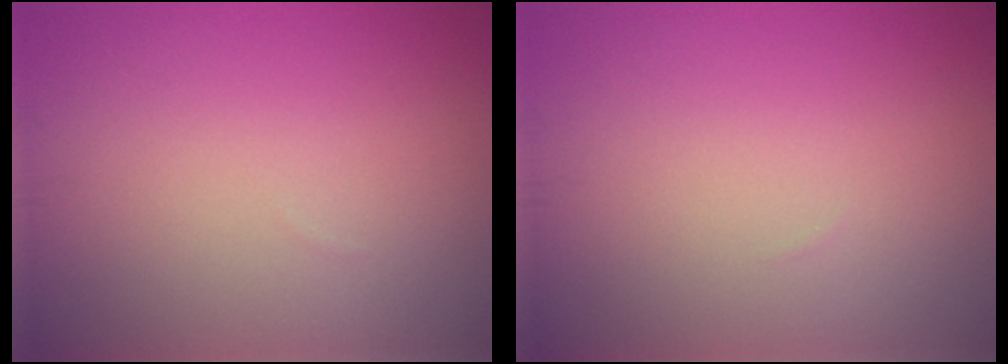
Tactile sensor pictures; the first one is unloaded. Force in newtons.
{"total": 0.0}